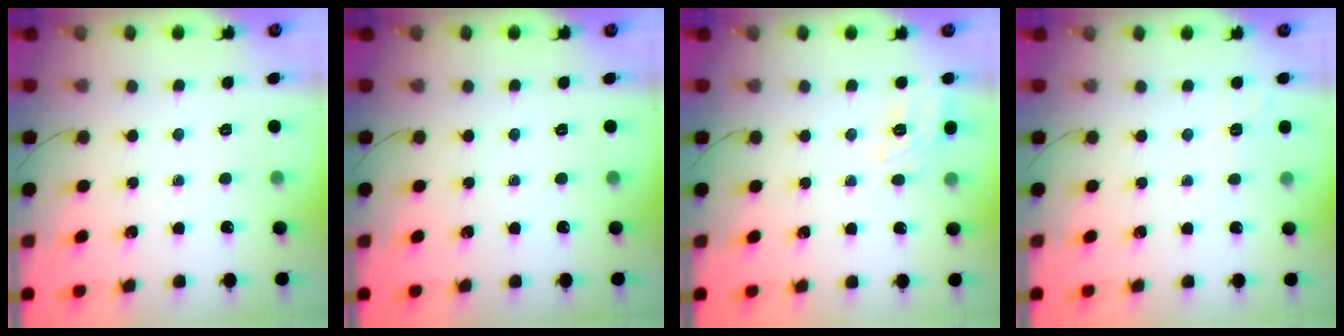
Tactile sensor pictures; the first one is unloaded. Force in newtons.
{"total": 0.0}
{"total": 11.4, "press": 11.3, "slide": 1.3}
{"total": 2.3, "press": 1.5, "slide": 1.8}